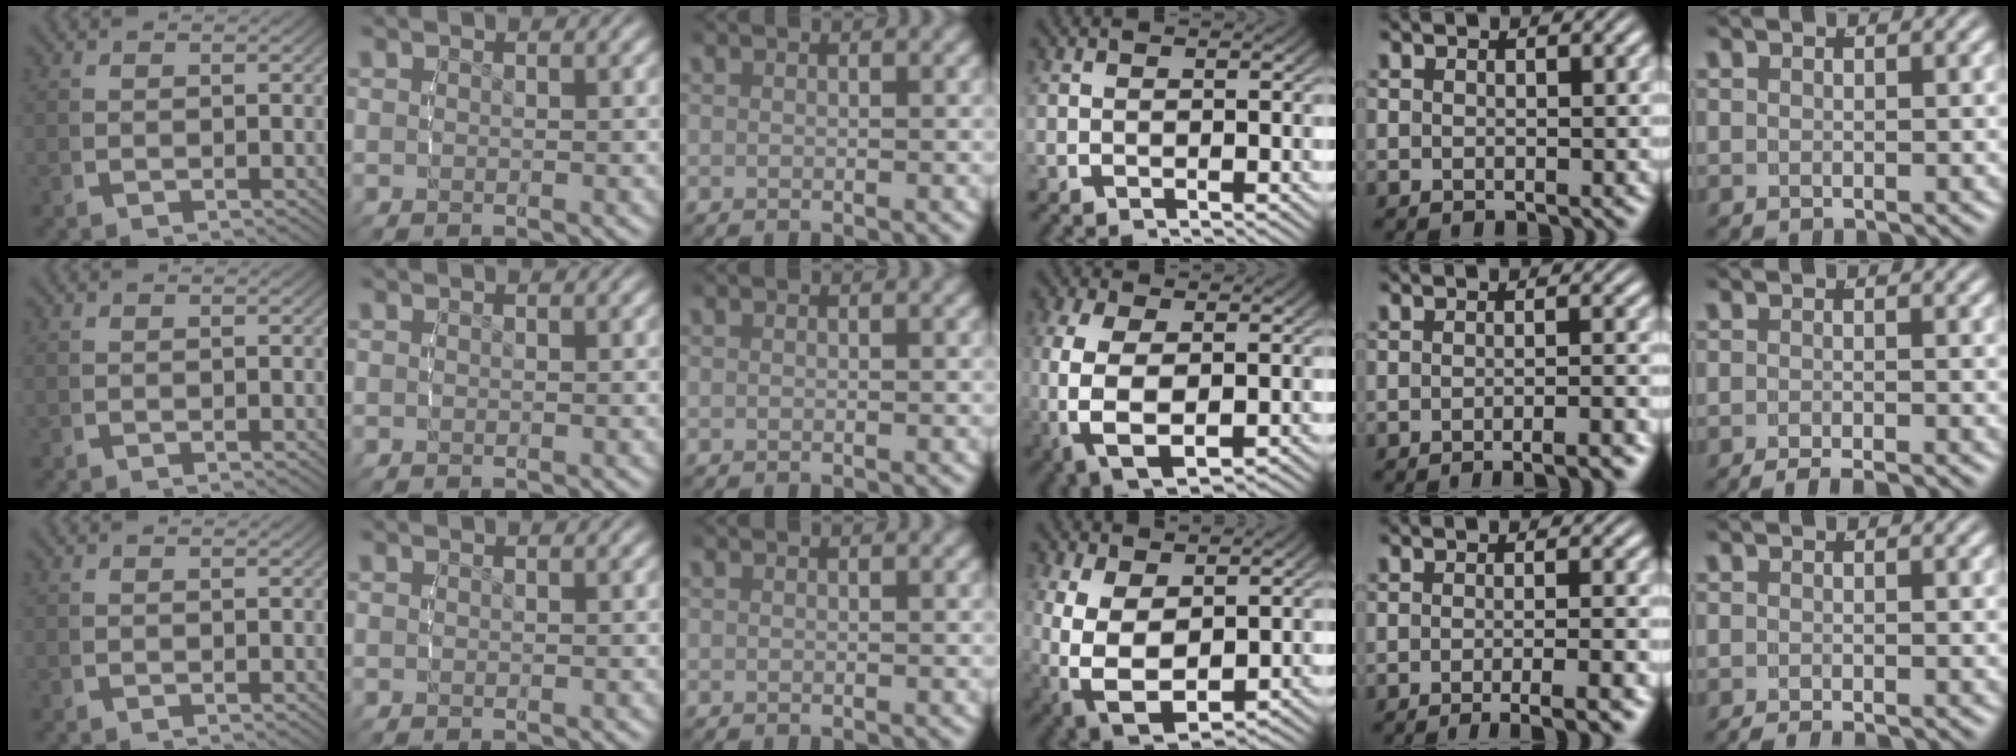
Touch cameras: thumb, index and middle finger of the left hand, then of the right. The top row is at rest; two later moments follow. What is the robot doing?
{"motion": "lift_and_place", "object": "bandage"}